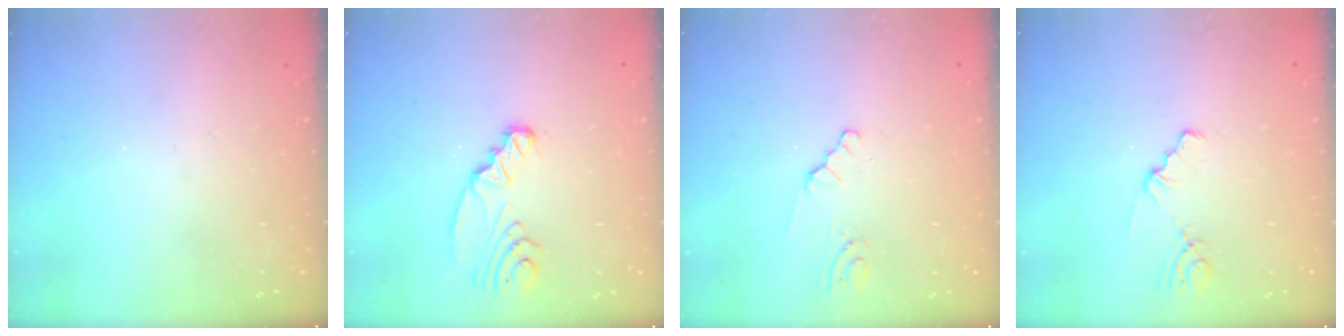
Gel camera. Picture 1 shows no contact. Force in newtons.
{"total": 4.5, "press": 4.5, "slide": 0.4}
{"total": 0.9, "press": 0.8, "slide": 0.2}
{"total": 1.0, "press": 1.0, "slide": 0.2}